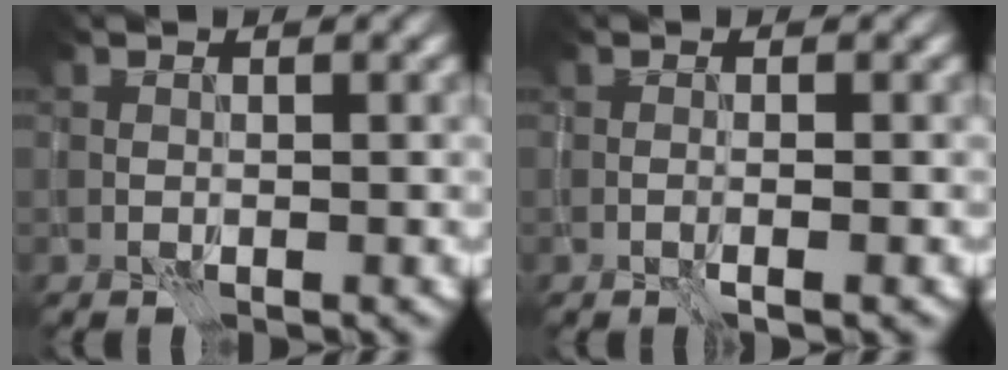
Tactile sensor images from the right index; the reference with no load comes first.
{"total": 1.2, "force": [-0.5, 0.1, 1.1], "torque": [-0.016, 0.003, -0.013]}